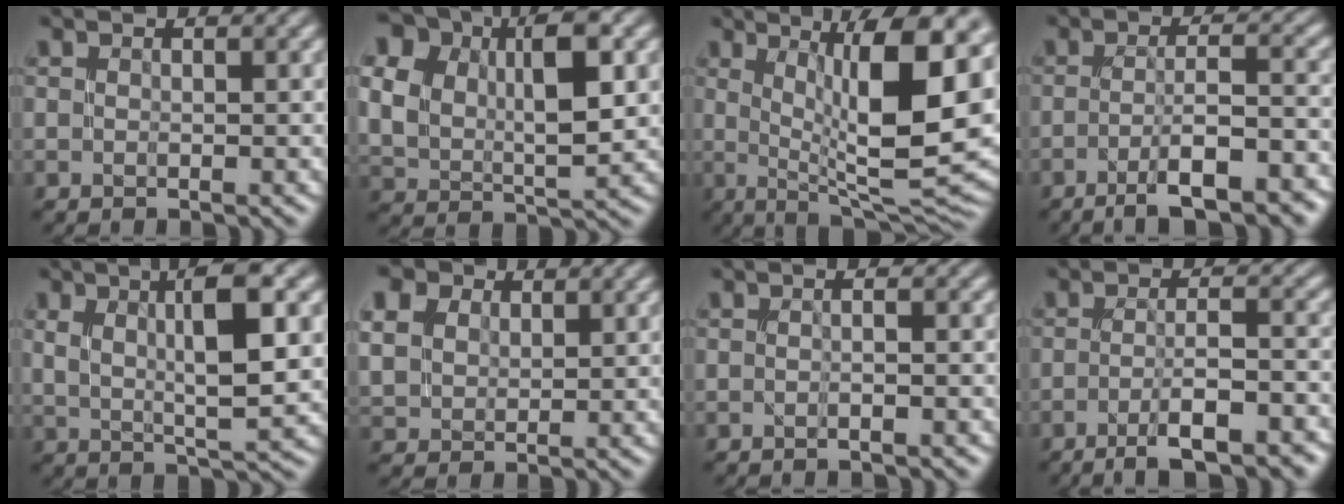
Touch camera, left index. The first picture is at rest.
{"total": 11.5, "force": [3.4, 7.2, 8.2], "torque": [-0.161, 0.003, 0.067]}
{"total": 13.2, "force": [2.1, 3.4, 12.5], "torque": [-0.176, 0.002, 0.038]}
{"total": 7.9, "force": [-4.3, 1.9, 6.4], "torque": [-0.088, 0.002, -0.064]}
{"total": 7.6, "force": [2.2, 2.0, 6.9], "torque": [-0.114, 0.003, 0.039]}
{"total": 9.7, "force": [4.9, 6.9, 4.7], "torque": [-0.134, 0.029, 0.078]}
{"total": 1.9, "force": [-0.3, 0.6, 1.8], "torque": [-0.002, -0.001, -0.018]}
{"total": 7.0, "force": [-3.8, 1.6, 5.6], "torque": [-0.079, 0.003, -0.056]}